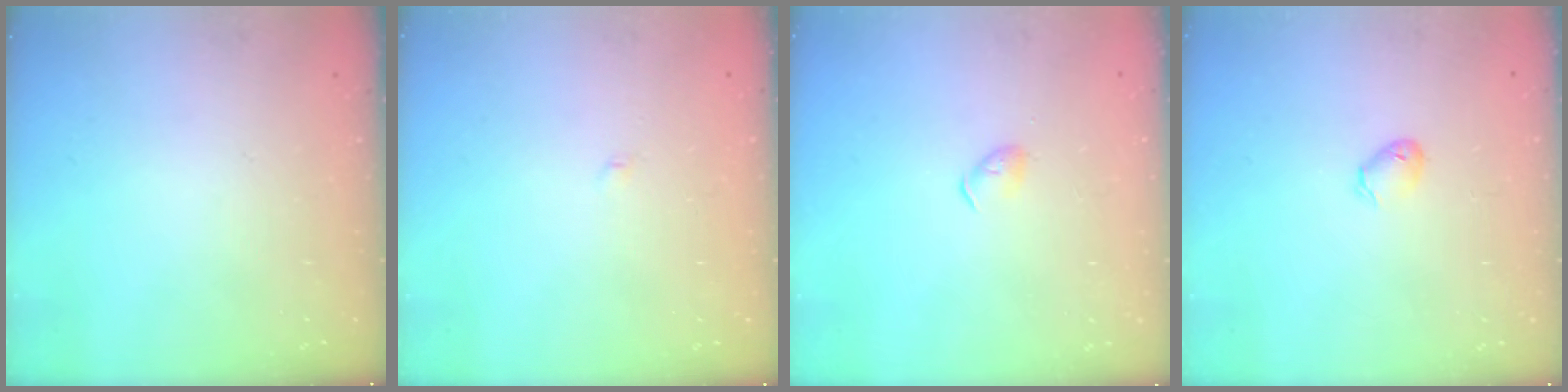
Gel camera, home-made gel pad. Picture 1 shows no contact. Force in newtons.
{"total": 2.0, "press": 2.0, "slide": 0.2}
{"total": 3.0, "press": 2.9, "slide": 0.6}
{"total": 4.8, "press": 4.6, "slide": 1.2}